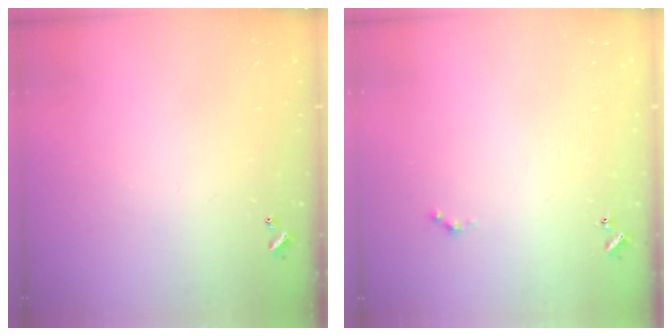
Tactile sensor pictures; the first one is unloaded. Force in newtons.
{"total": 0.0}